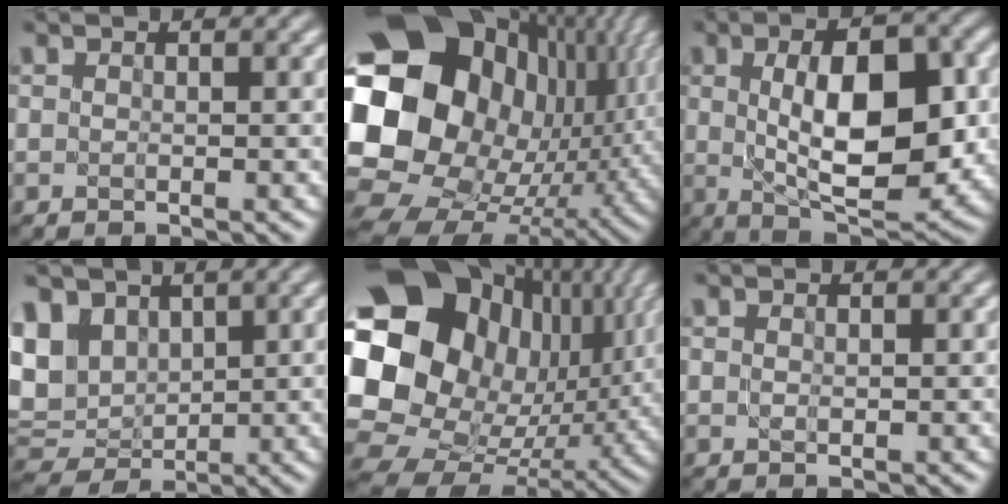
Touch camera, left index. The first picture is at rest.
{"total": 22.2, "force": [2.8, 17.8, 13.0], "torque": [-0.280, -0.006, 0.050]}
{"total": 11.2, "force": [0.5, 5.0, 10.0], "torque": [-0.155, -0.002, 0.014]}
{"total": 9.3, "force": [2.8, 7.0, 5.4], "torque": [-0.132, 0.017, 0.049]}
{"total": 22.2, "force": [5.0, 17.7, 12.4], "torque": [-0.274, 0.006, 0.093]}
{"total": 0.6, "force": [-0.1, 0.3, 0.5], "torque": [-0.011, -0.001, 0.000]}